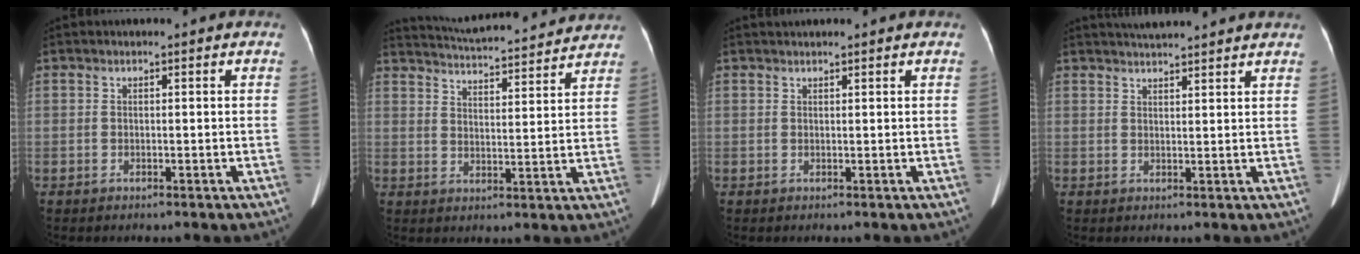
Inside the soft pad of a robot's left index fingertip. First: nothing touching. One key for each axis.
{"total": 18.1, "fx": 17.1, "fy": 1.9, "fz": 5.6, "tx": -0.095, "ty": 0.019, "tz": 0.234}
{"total": 1.7, "fx": 1.6, "fy": 0.2, "fz": 0.6, "tx": -0.007, "ty": 0.026, "tz": 0.028}
{"total": 8.0, "fx": 7.5, "fy": 0.3, "fz": 3.0, "tx": -0.047, "ty": 0.032, "tz": 0.094}